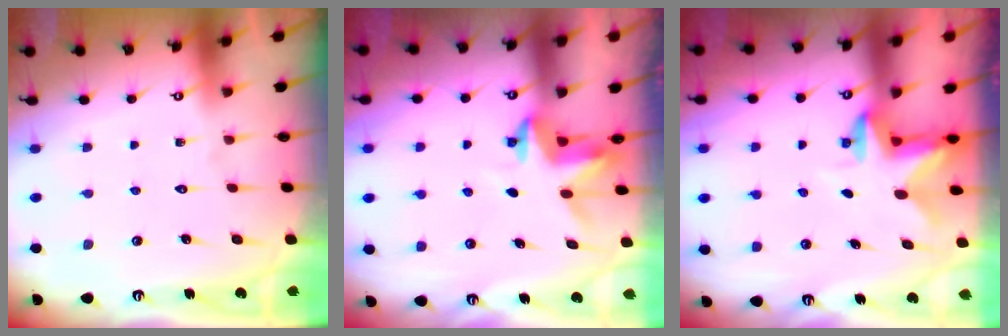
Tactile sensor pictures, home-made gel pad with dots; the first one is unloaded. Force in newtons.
{"total": 3.2, "press": 3.2, "slide": 0.1}
{"total": 2.6, "press": 2.5, "slide": 0.5}